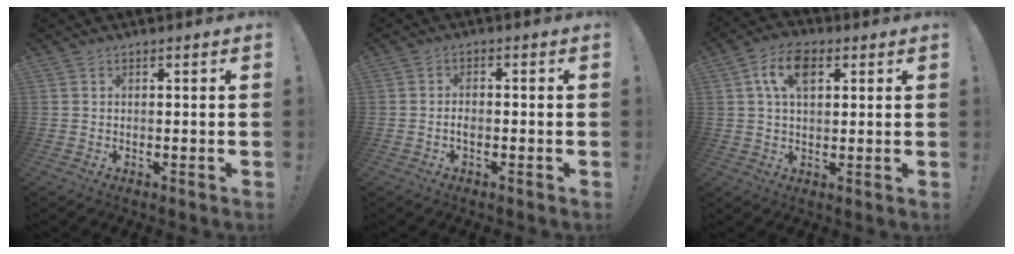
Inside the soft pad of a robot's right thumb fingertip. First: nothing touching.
{"total": 1.9, "force": [-0.8, 0.8, 1.5], "torque": [-0.025, 0.005, -0.014]}
{"total": 9.2, "force": [3.2, 5.3, 6.8], "torque": [-0.115, 0.009, 0.059]}